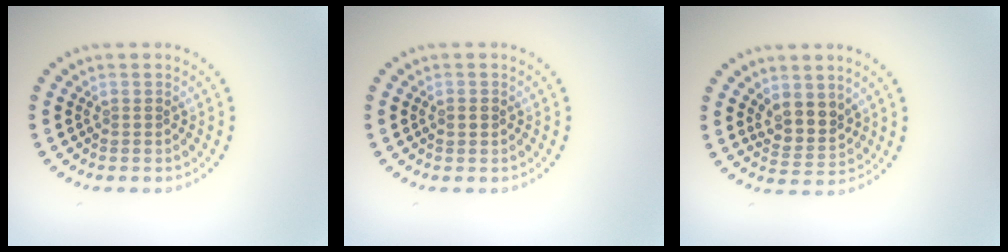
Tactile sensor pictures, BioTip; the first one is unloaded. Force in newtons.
{"total": 1.2, "press": 1.2, "slide": 0.1}
{"total": 3.0, "press": 2.5, "slide": 1.6}